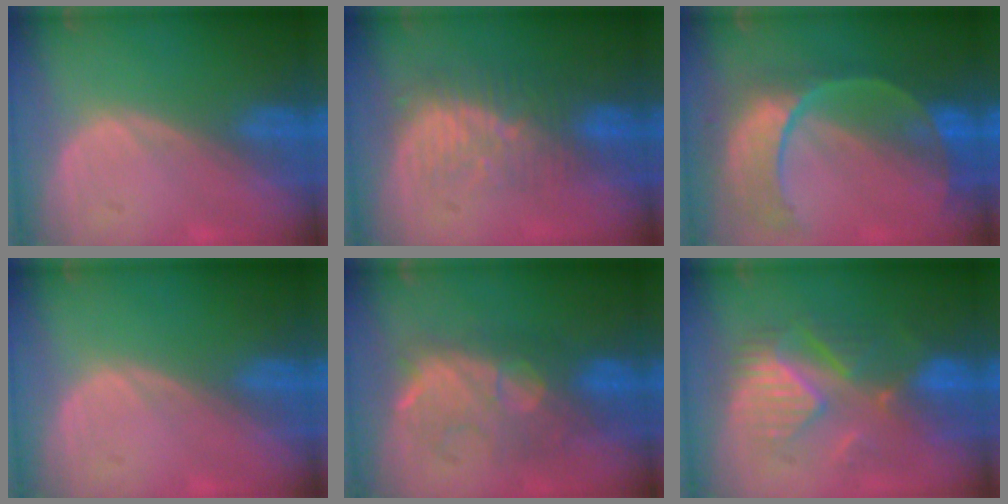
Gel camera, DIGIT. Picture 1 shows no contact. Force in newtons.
{"total": 8.5, "press": 7.6, "slide": 3.8}
{"total": 10.8, "press": 9.3, "slide": 5.6}
{"total": 0.0}
{"total": 8.6, "press": 8.5, "slide": 0.7}
{"total": 8.6, "press": 8.6, "slide": 0.3}